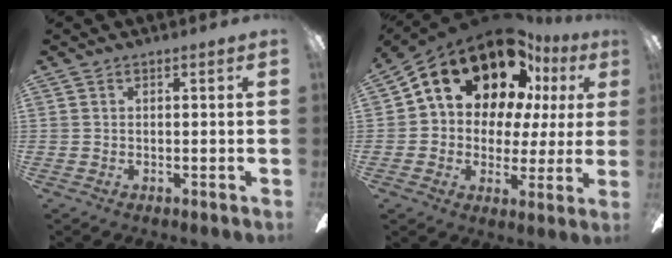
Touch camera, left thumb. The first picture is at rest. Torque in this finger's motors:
{"motor_torque": [0.42, 1.82, 2.40, -0.37, 0.62]}